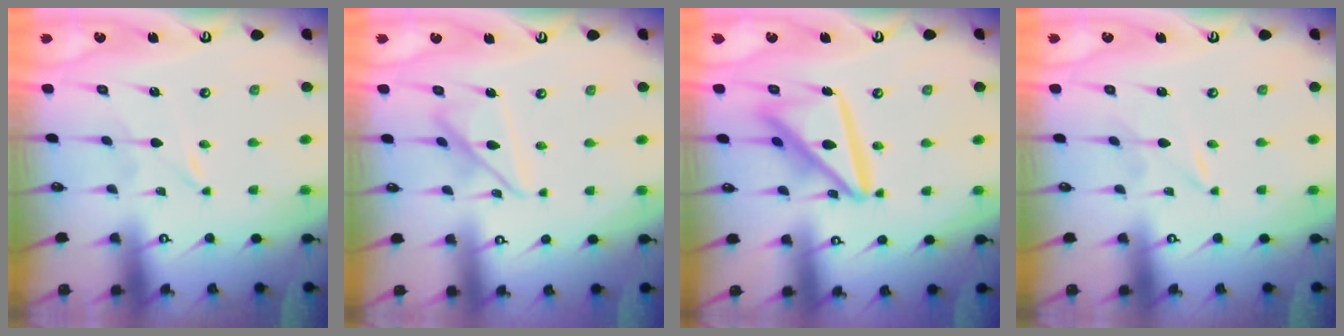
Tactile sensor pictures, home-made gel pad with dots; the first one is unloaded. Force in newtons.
{"total": 12.6, "press": 12.5, "slide": 1.2}
{"total": 16.7, "press": 16.6, "slide": 1.8}
{"total": 0.0}